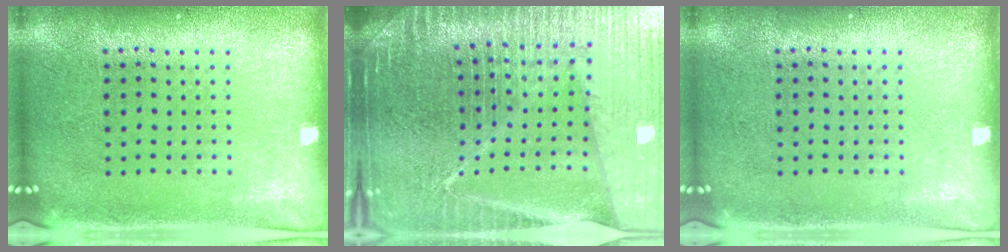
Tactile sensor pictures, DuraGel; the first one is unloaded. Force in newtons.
{"total": 6.3, "press": 5.5, "slide": 3.1}
{"total": 0.0}